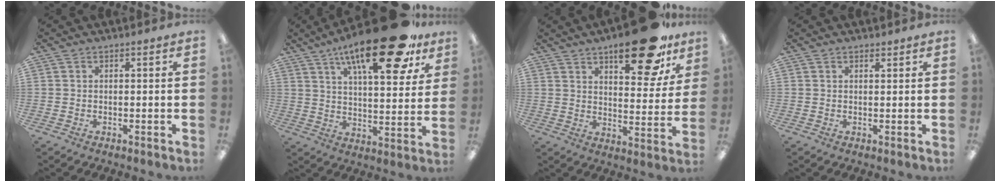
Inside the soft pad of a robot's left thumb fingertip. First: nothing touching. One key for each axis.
{"total": 23.0, "fx": 14.5, "fy": 7.5, "fz": 16.2, "tx": -0.249, "ty": -0.073, "tz": 0.229}
{"total": 18.6, "fx": 12.4, "fy": 7.3, "fz": 11.8, "tx": -0.145, "ty": -0.073, "tz": 0.197}
{"total": 0.9, "fx": 0.8, "fy": 0.3, "fz": 0.3, "tx": 0.000, "ty": -0.003, "tz": 0.013}